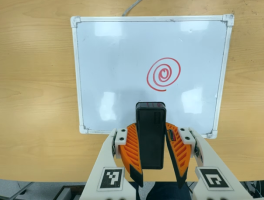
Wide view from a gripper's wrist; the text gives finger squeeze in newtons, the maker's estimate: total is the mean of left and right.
{"total": 8.4, "left": 6.9, "right": 9.9}